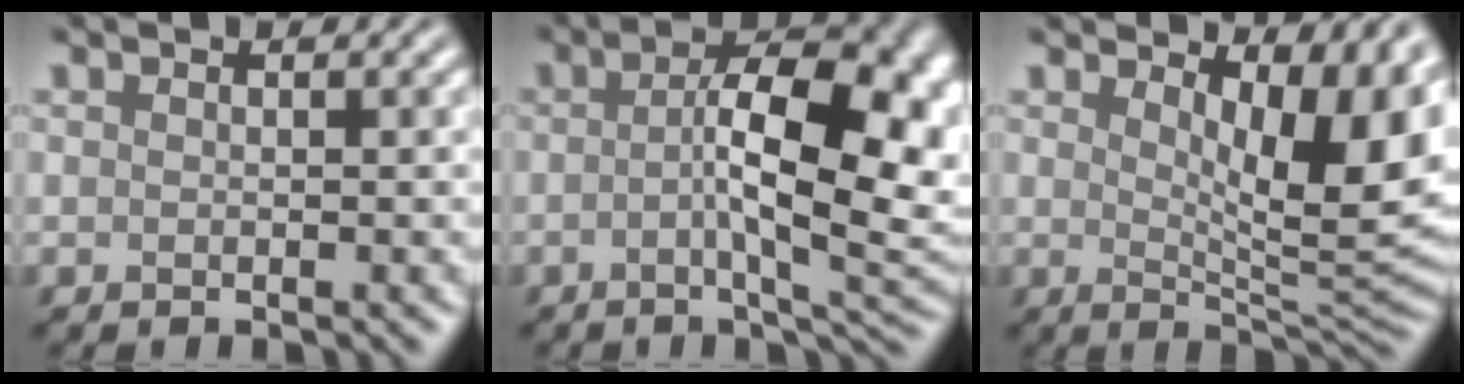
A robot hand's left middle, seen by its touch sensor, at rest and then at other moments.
{"total": 11.6, "force": [-0.4, 4.0, 10.9], "torque": [-0.142, 0.007, -0.008]}
{"total": 7.9, "force": [3.0, 2.9, 6.7], "torque": [-0.093, -0.009, 0.048]}